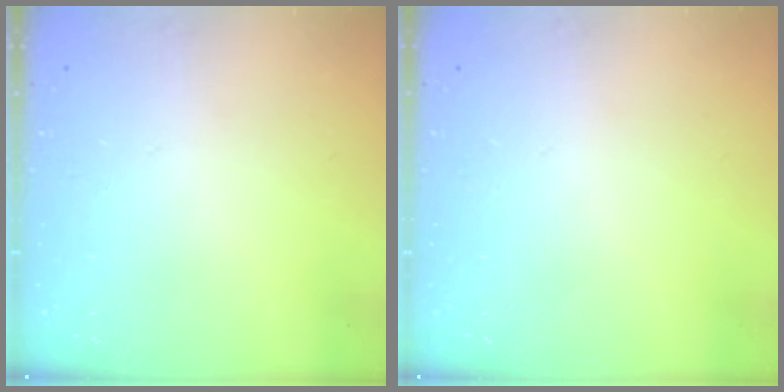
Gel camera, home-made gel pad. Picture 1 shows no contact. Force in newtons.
{"total": 0.0}